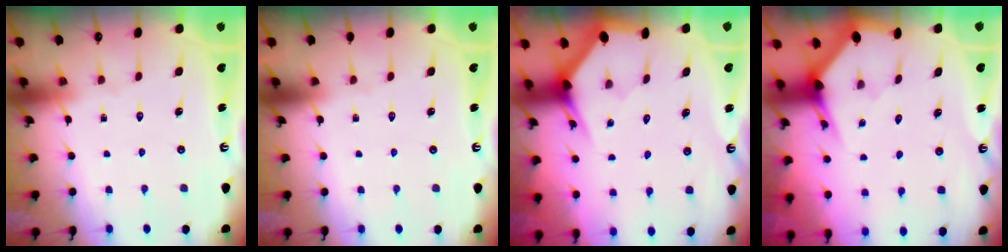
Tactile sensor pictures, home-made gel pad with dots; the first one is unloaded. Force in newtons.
{"total": 0.0}
{"total": 3.2, "press": 3.2, "slide": 0.1}
{"total": 2.8, "press": 2.8, "slide": 0.1}